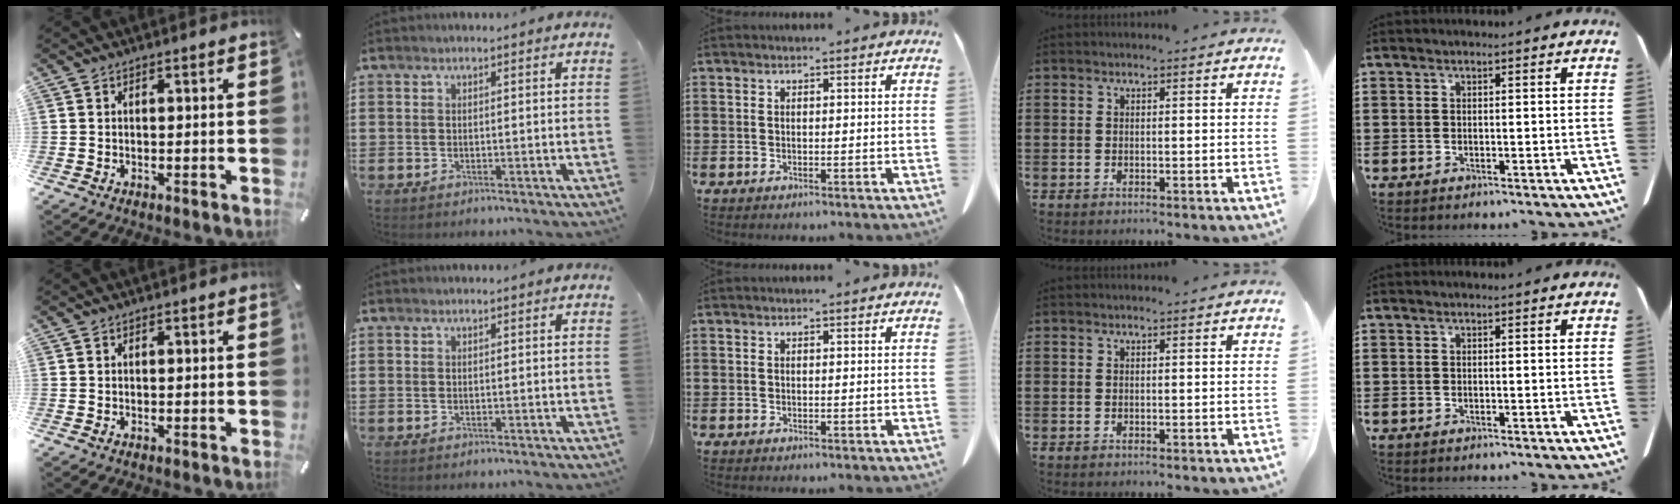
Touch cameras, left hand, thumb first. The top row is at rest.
{}